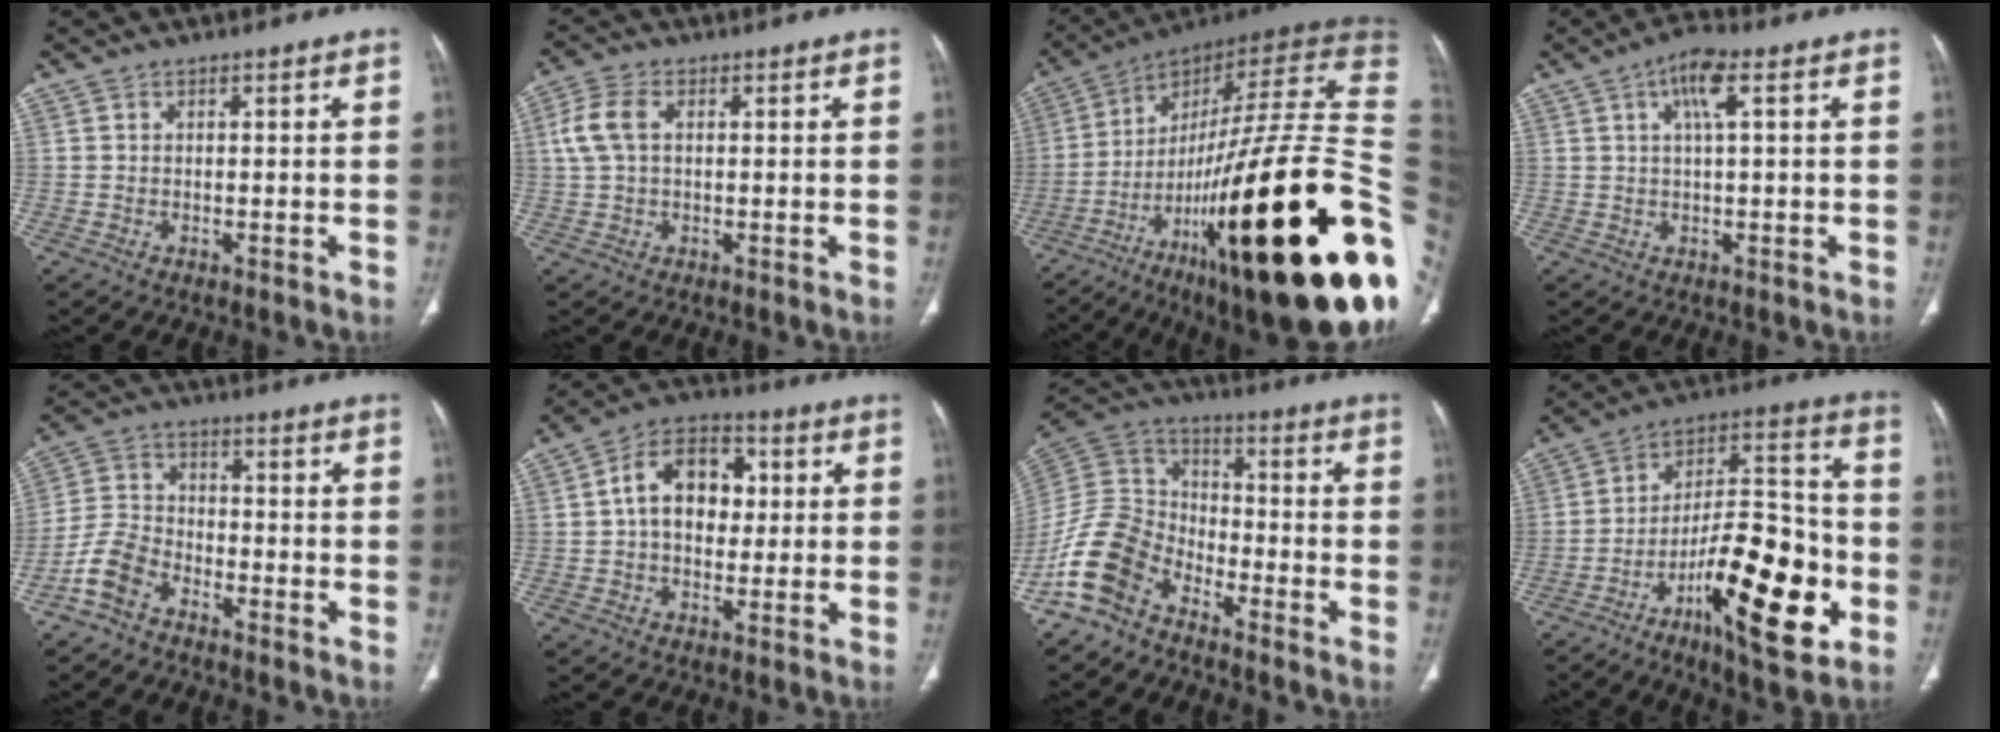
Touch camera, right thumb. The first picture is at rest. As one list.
[{"total": 5.9, "force": [1.1, 3.5, 4.5], "torque": [-0.114, 0.015, 0.022]}, {"total": 45.2, "force": [-9.3, 10.5, 42.9], "torque": [-0.578, 0.048, -0.147]}, {"total": 5.7, "force": [2.0, 1.3, 5.2], "torque": [-0.100, 0.006, 0.031]}, {"total": 7.1, "force": [-4.9, 4.1, 3.2], "torque": [-0.069, 0.030, -0.107]}, {"total": 11.9, "force": [1.4, 8.4, 8.4], "torque": [-0.107, 0.021, 0.015]}, {"total": 12.5, "force": [-8.6, 7.4, 5.1], "torque": [-0.097, 0.071, -0.182]}, {"total": 22.6, "force": [-8.4, 7.4, 19.6], "torque": [-0.300, 0.047, -0.130]}]